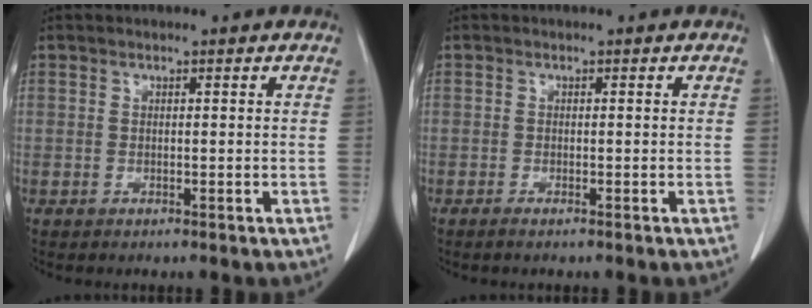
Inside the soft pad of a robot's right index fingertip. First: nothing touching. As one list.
[{"total": 0.8, "force": [-0.6, -0.1, 0.5], "torque": [-0.011, -0.002, -0.012]}]